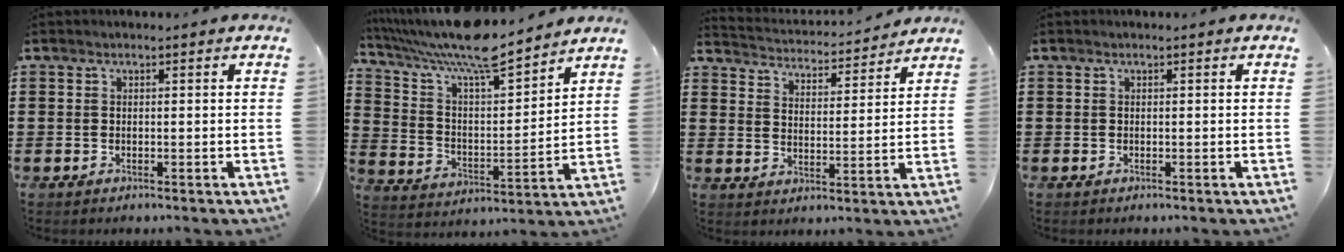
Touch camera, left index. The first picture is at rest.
{"total": 10.3, "force": [9.1, 1.1, 4.8], "torque": [-0.127, -0.054, 0.157]}
{"total": 3.5, "force": [3.5, -0.1, -0.1], "torque": [-0.021, -0.030, 0.055]}
{"total": 0.0}